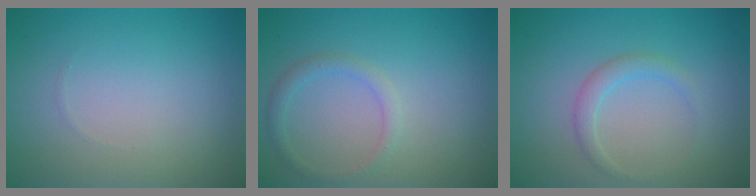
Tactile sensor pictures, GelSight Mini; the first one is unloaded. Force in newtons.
{"total": 1.5, "press": 1.5, "slide": 0.1}
{"total": 1.5, "press": 1.5, "slide": 0.1}